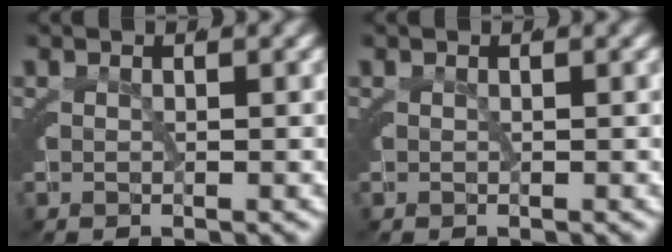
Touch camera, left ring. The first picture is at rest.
{"total": 0.0}